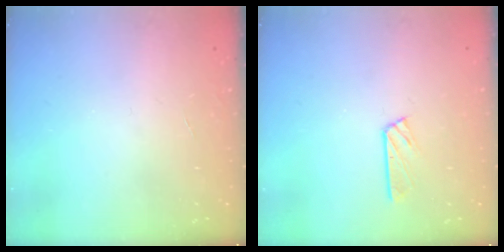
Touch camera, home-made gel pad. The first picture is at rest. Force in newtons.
{"total": 3.6, "press": 3.6, "slide": 0.4}